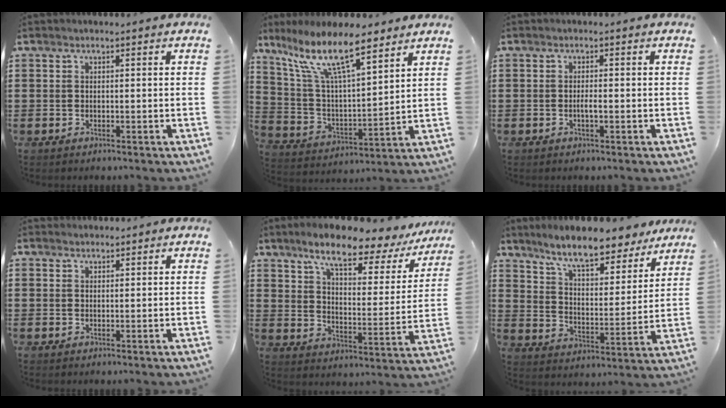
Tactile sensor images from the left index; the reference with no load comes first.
{"total": 12.3, "force": [8.8, 2.8, 8.1], "torque": [-0.183, -0.030, 0.153]}
{"total": 1.3, "force": [-0.4, 0.2, 1.3], "torque": [-0.024, -0.002, -0.006]}
{"total": 1.2, "force": [1.2, 0.3, 0.0], "torque": [-0.003, 0.000, 0.024]}
{"total": 9.7, "force": [7.5, 1.8, 5.8], "torque": [-0.119, -0.041, 0.119]}
{"total": 9.1, "force": [7.9, 1.0, 4.4], "torque": [-0.105, -0.042, 0.135]}